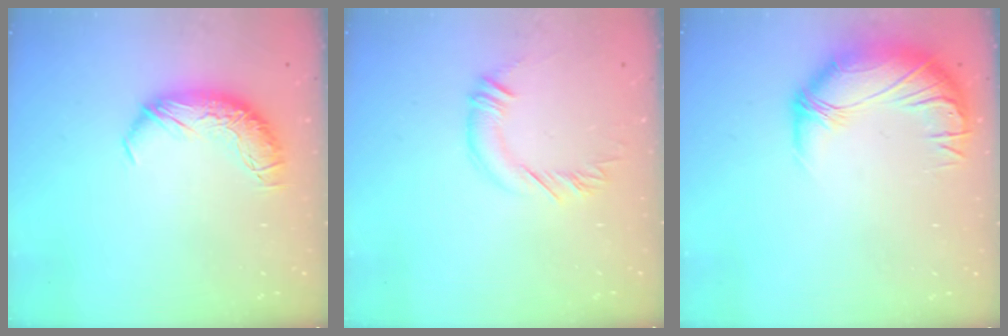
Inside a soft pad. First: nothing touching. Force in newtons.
{"total": 2.8, "press": 2.8, "slide": 0.2}
{"total": 2.8, "press": 0.8, "slide": 2.7}